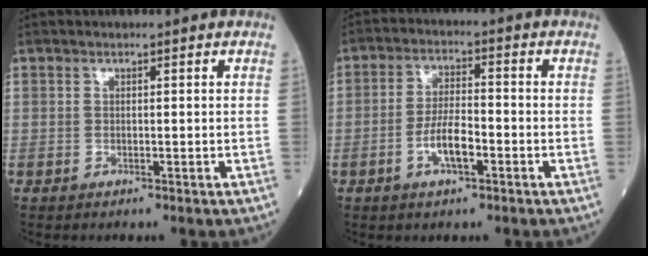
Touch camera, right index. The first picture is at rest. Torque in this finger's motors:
{"motor_torque": [0.52, -0.02, 0.47, 0.10]}